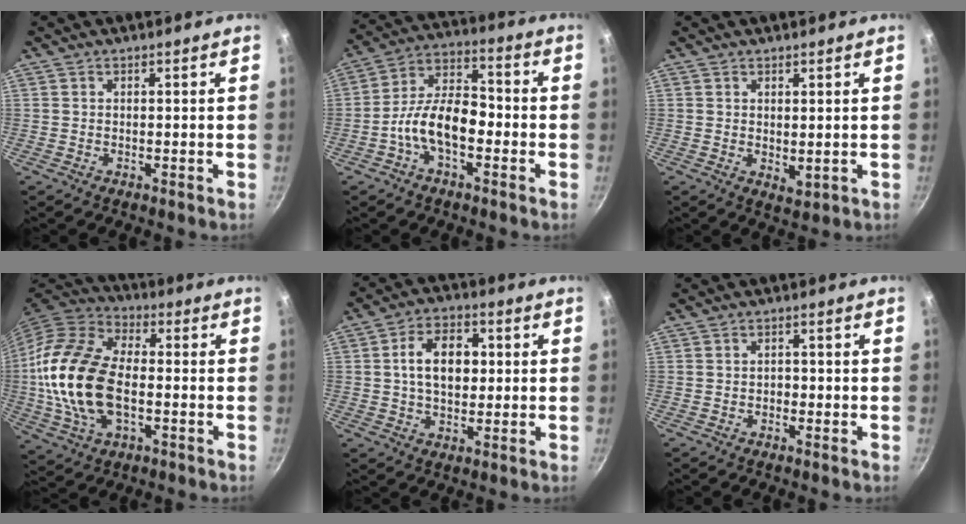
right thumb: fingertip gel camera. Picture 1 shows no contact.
{"total": 11.5, "force": [-3.7, 6.2, 8.9], "torque": [-0.137, 0.051, -0.078]}
{"total": 2.6, "force": [1.0, 1.4, 2.0], "torque": [-0.026, -0.015, 0.016]}
{"total": 21.1, "force": [-1.9, 12.3, 17.0], "torque": [-0.330, 0.027, -0.043]}
{"total": 12.0, "force": [1.4, 7.9, 8.8], "torque": [-0.119, 0.017, 0.013]}
{"total": 1.3, "force": [-0.5, 1.0, 0.7], "torque": [-0.007, 0.008, -0.007]}